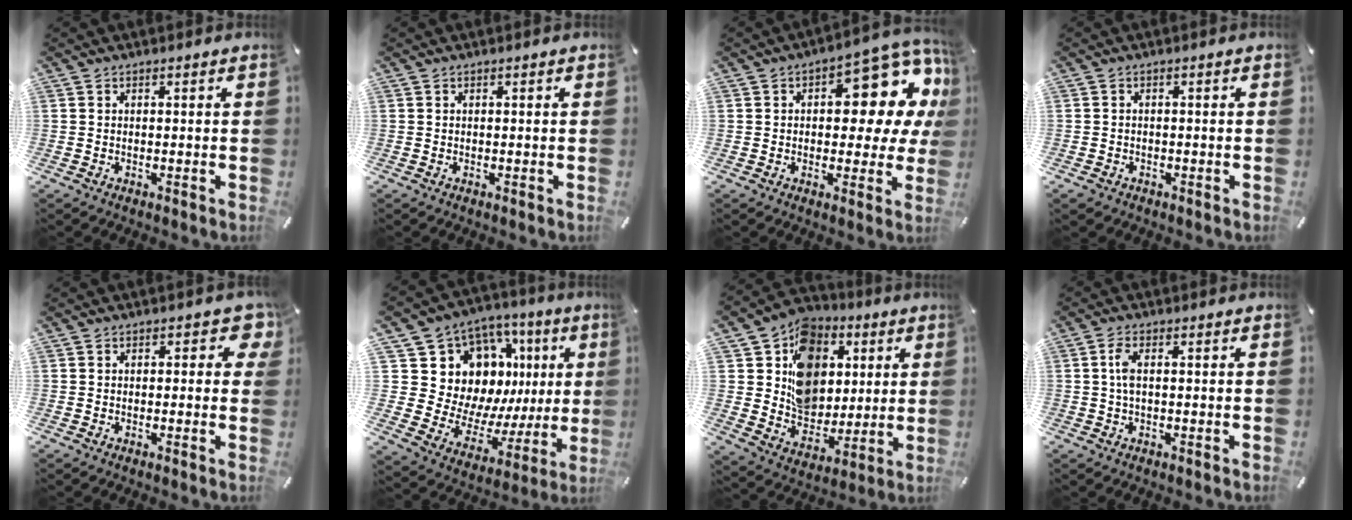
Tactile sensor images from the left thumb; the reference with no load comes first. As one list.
[{"total": 0.0}, {"total": 14.0, "force": [6.1, 6.7, 10.7], "torque": [-0.125, -0.060, 0.097]}, {"total": 1.3, "force": [-0.8, 1.0, 0.2], "torque": [-0.004, 0.006, -0.019]}, {"total": 3.9, "force": [1.2, 2.3, 2.9], "torque": [-0.028, -0.001, 0.013]}, {"total": 17.1, "force": [8.1, 13.1, 7.4], "torque": [-0.113, -0.083, 0.175]}, {"total": 15.4, "force": [3.3, 13.3, 7.0], "torque": [-0.105, -0.012, 0.069]}, {"total": 3.1, "force": [0.1, 1.1, 2.9], "torque": [-0.065, 0.000, -0.001]}]